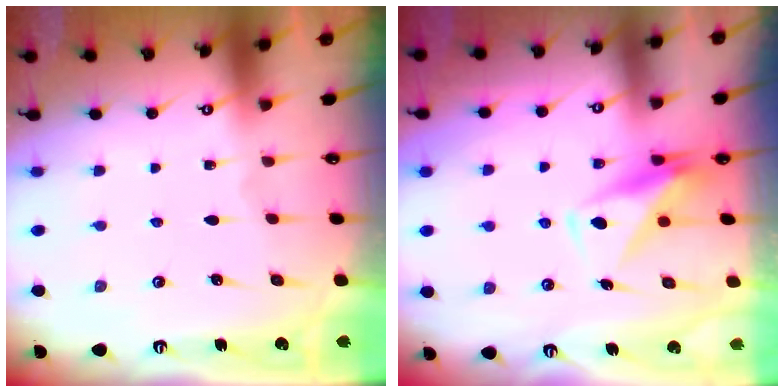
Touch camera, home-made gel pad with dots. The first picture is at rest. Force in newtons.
{"total": 8.5, "press": 8.4, "slide": 0.8}